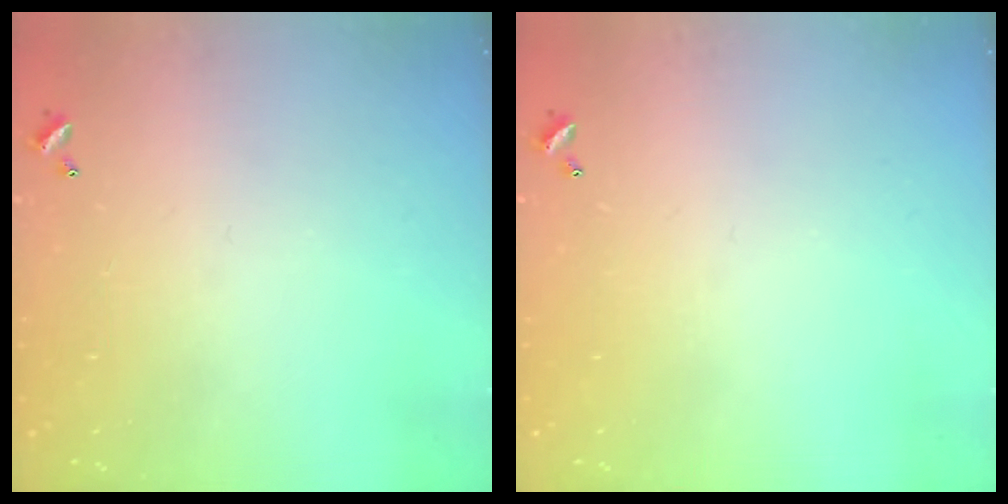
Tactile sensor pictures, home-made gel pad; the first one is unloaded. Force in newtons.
{"total": 0.0}